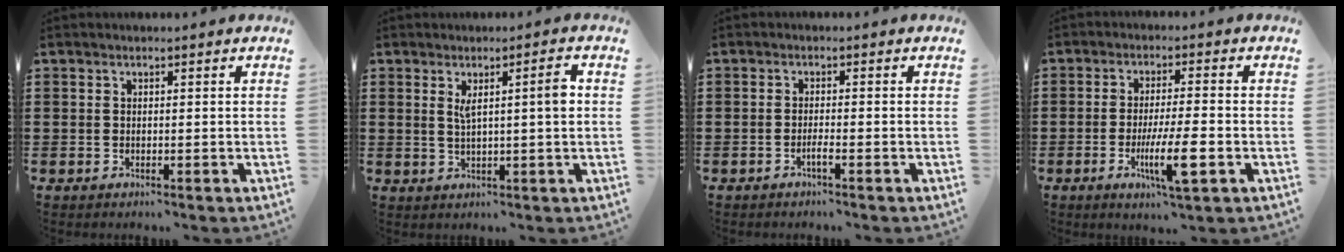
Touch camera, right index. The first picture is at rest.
{"total": 4.2, "force": [1.0, 0.1, 4.1], "torque": [-0.070, -0.006, 0.010]}
{"total": 1.7, "force": [-1.0, 0.1, 1.3], "torque": [-0.023, -0.002, -0.018]}
{"total": 8.4, "force": [-2.7, 1.2, 7.9], "torque": [-0.151, -0.018, -0.050]}